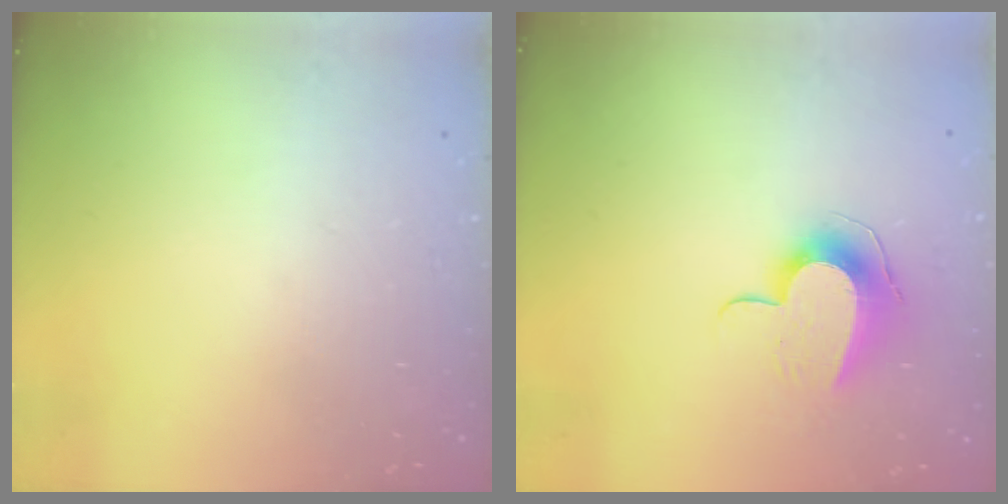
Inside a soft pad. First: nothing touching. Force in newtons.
{"total": 9.7, "press": 9.6, "slide": 0.8}